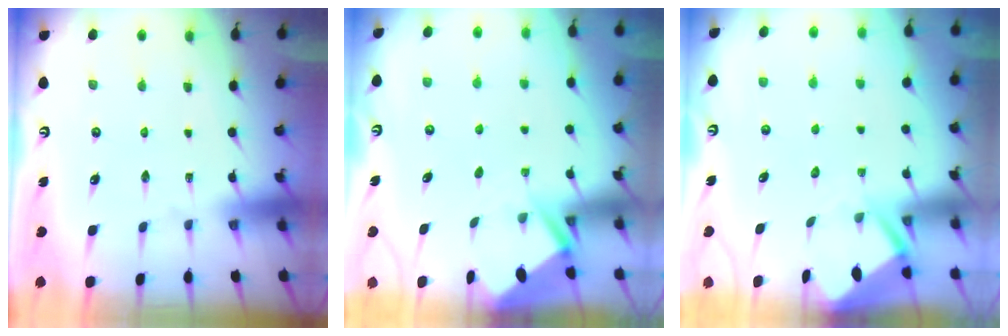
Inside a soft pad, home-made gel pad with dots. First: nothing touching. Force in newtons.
{"total": 2.8, "press": 2.8, "slide": 0.4}
{"total": 3.4, "press": 3.4, "slide": 0.3}